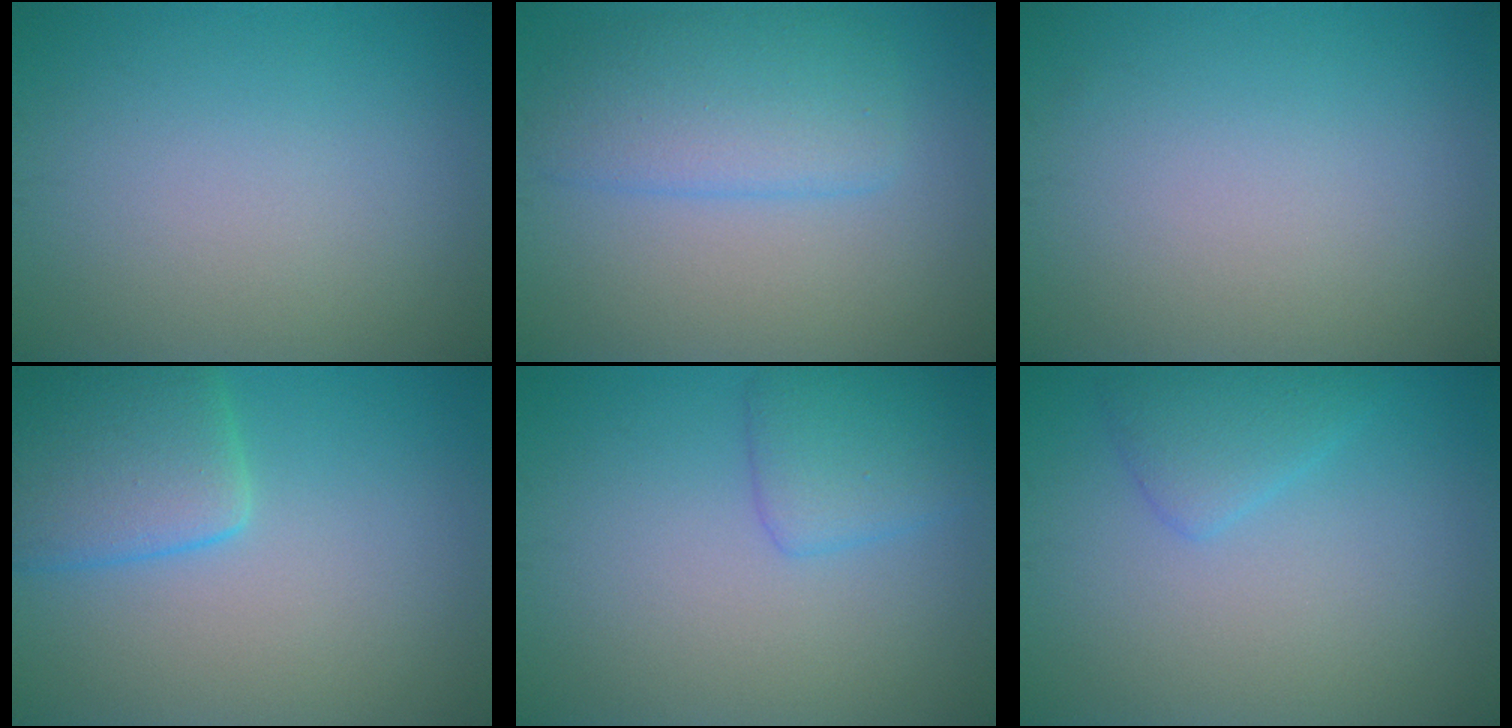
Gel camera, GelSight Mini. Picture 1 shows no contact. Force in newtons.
{"total": 4.5, "press": 4.5, "slide": 0.2}
{"total": 0.0}
{"total": 5.4, "press": 5.4, "slide": 0.4}
{"total": 2.7, "press": 2.7, "slide": 0.1}
{"total": 2.3, "press": 2.3, "slide": 0.2}